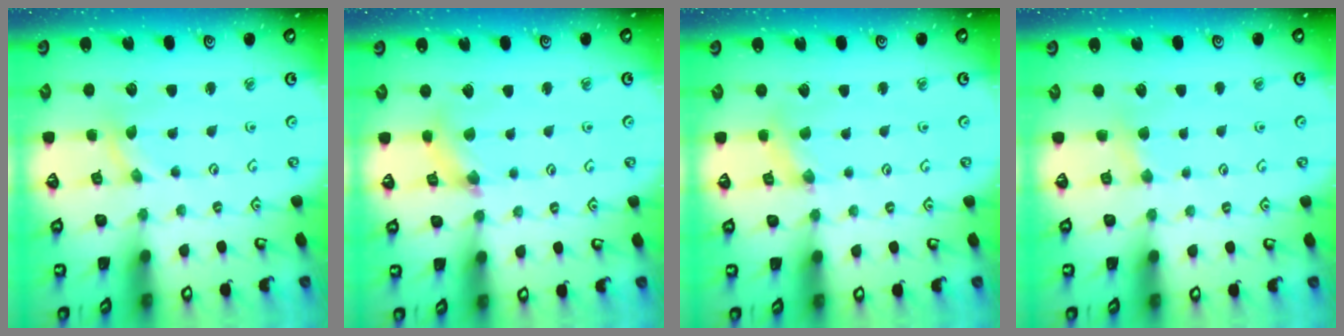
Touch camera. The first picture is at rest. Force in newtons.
{"total": 4.1, "press": 4.1, "slide": 0.5}
{"total": 0.9, "press": 0.9, "slide": 0.3}
{"total": 3.7, "press": 3.6, "slide": 0.6}